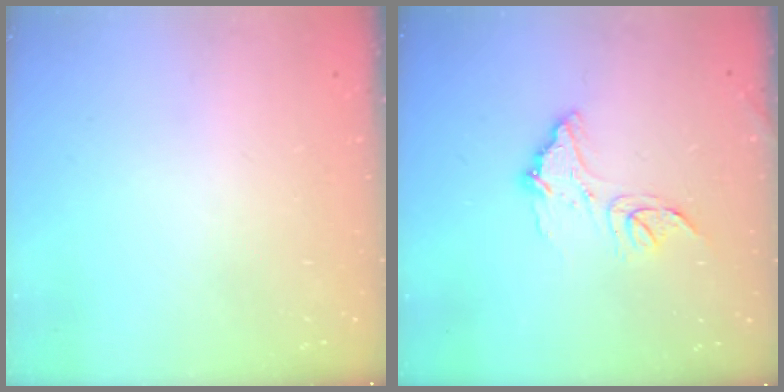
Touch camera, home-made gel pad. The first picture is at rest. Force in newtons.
{"total": 12.3, "press": 12.3, "slide": 1.0}